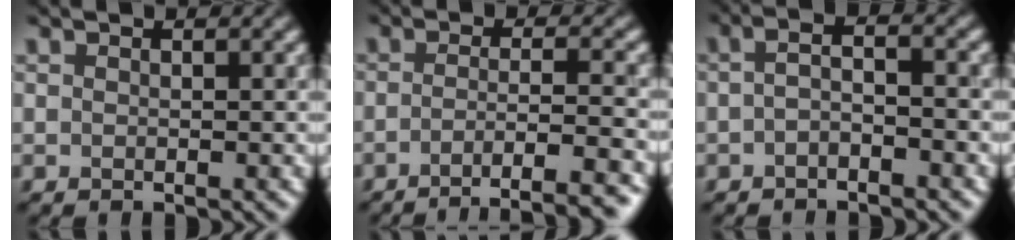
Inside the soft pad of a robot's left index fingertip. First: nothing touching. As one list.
[{"total": 6.6, "force": [-4.3, 1.0, 4.8], "torque": [-0.062, 0.011, -0.048]}, {"total": 1.6, "force": [-1.1, 0.1, 1.2], "torque": [-0.028, 0.006, -0.014]}]